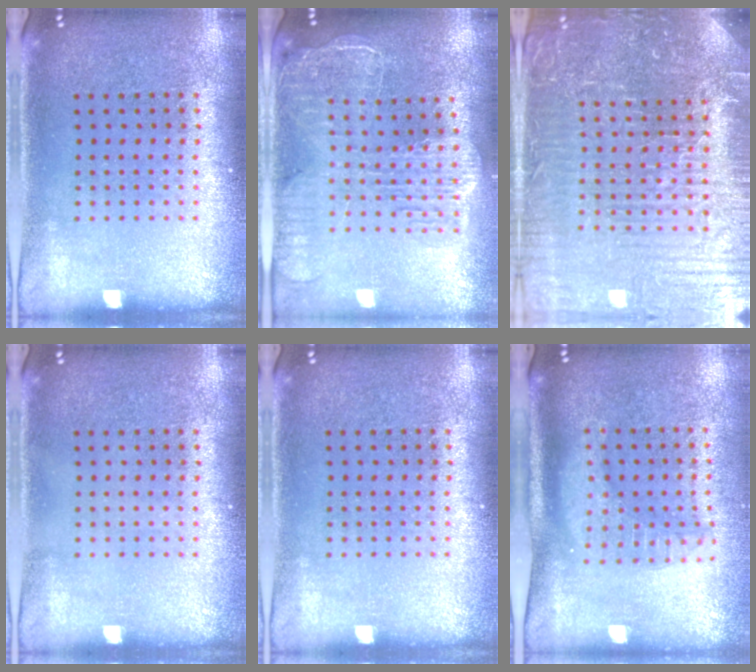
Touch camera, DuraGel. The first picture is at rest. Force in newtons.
{"total": 2.5, "press": 2.2, "slide": 1.3}
{"total": 5.7, "press": 5.3, "slide": 2.2}
{"total": 0.0}
{"total": 0.0}
{"total": 1.9, "press": 1.5, "slide": 1.1}